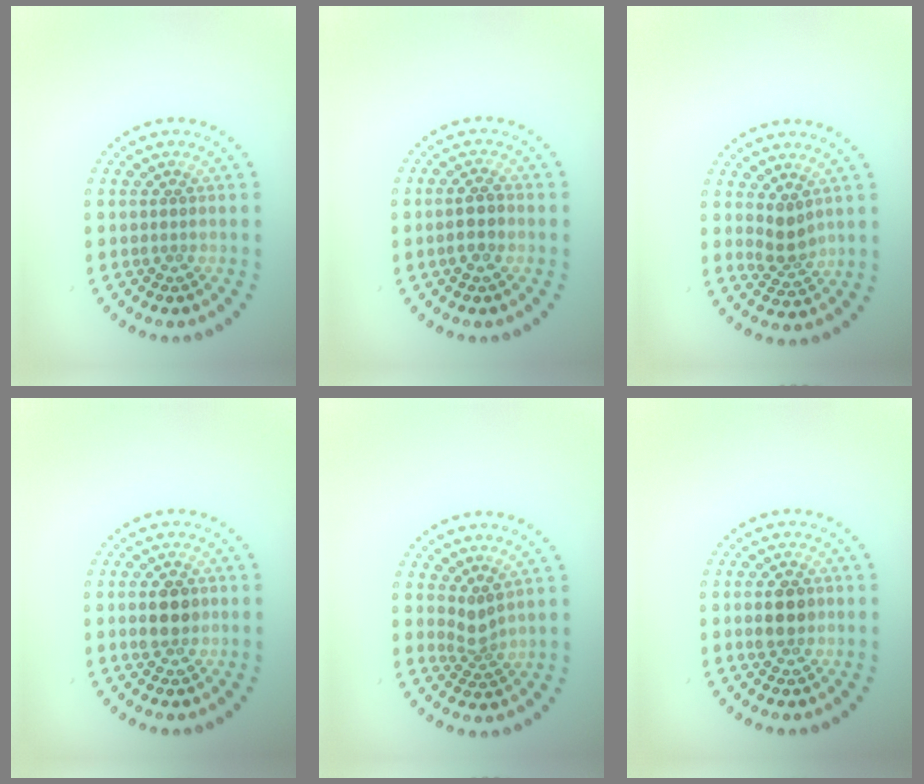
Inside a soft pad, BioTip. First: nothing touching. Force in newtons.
{"total": 2.4, "press": 2.2, "slide": 0.8}
{"total": 2.2, "press": 2.0, "slide": 1.0}
{"total": 2.9, "press": 2.9, "slide": 0.2}
{"total": 1.9, "press": 1.3, "slide": 1.4}
{"total": 2.9, "press": 2.9, "slide": 0.0}